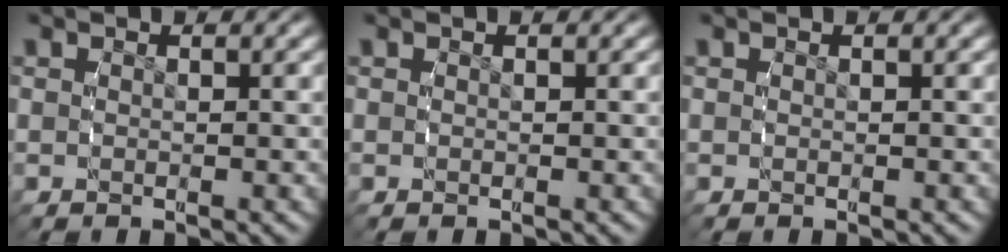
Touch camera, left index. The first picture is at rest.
{"total": 0.0}
{"total": 0.0}